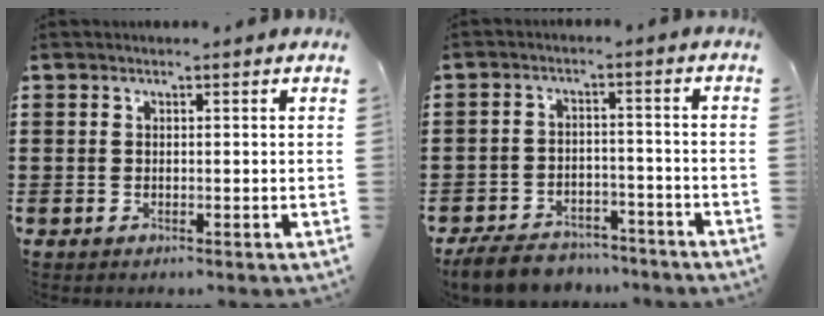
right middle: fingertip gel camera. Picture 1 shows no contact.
{"total": 5.8, "force": [-5.6, 1.3, 0.9], "torque": [-0.025, 0.011, -0.112]}